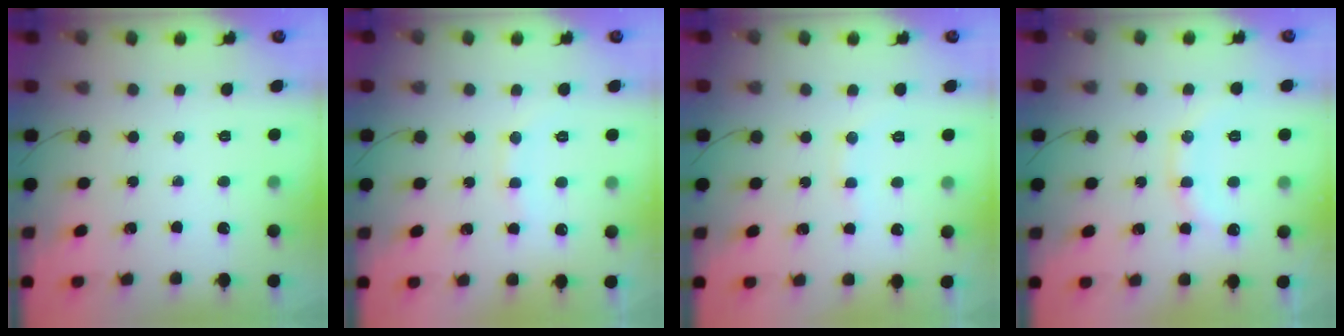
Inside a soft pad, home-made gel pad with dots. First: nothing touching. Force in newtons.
{"total": 7.8, "press": 7.7, "slide": 1.2}
{"total": 6.9, "press": 6.8, "slide": 1.2}
{"total": 12.6, "press": 12.6, "slide": 1.0}